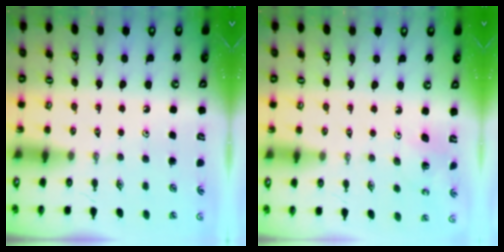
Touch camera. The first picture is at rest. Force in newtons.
{"total": 3.3, "press": 3.2, "slide": 0.3}